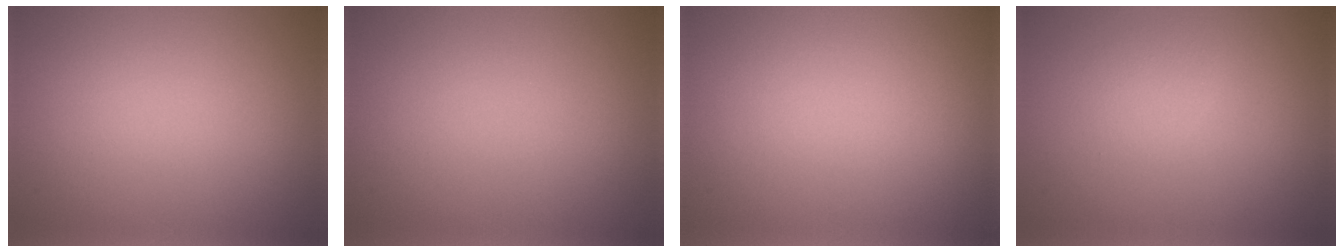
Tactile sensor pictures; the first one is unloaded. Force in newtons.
{"total": 0.0}
{"total": 0.0}
{"total": 1.1, "press": 1.1, "slide": 0.1}